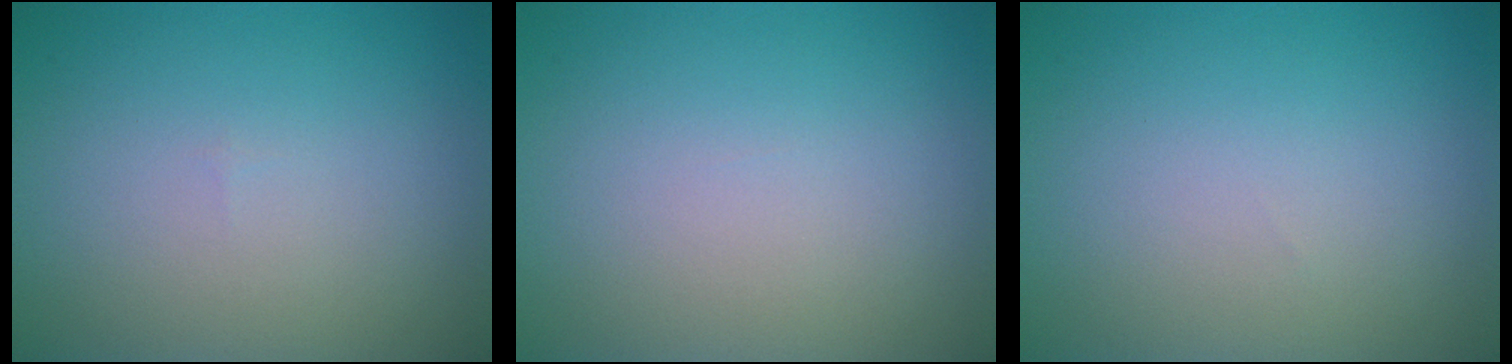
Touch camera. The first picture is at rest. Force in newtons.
{"total": 0.0}
{"total": 0.0}